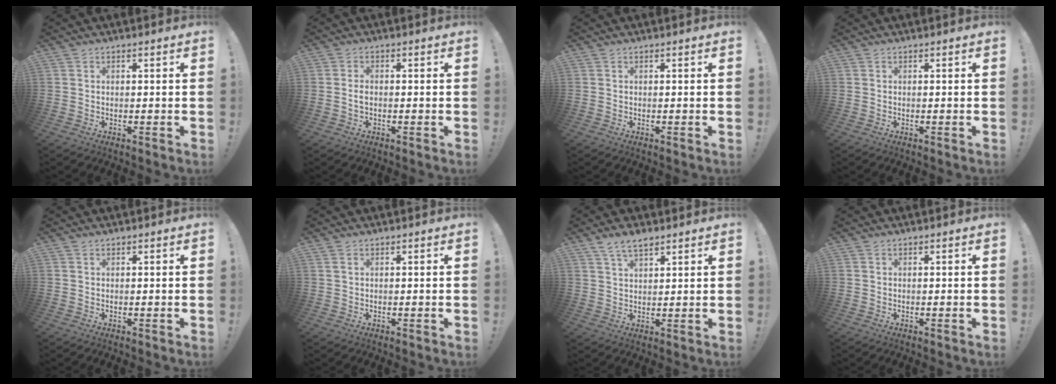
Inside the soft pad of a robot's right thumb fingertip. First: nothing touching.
{"total": 1.4, "force": [-0.3, 0.8, 1.1], "torque": [-0.028, 0.009, -0.005]}
{"total": 0.0}
{"total": 0.0}
{"total": 0.0}
{"total": 1.3, "force": [0.7, 0.5, 1.0], "torque": [-0.028, 0.005, 0.013]}
{"total": 5.5, "force": [4.0, 2.2, 3.1], "torque": [-0.051, -0.019, 0.073]}
{"total": 0.0}